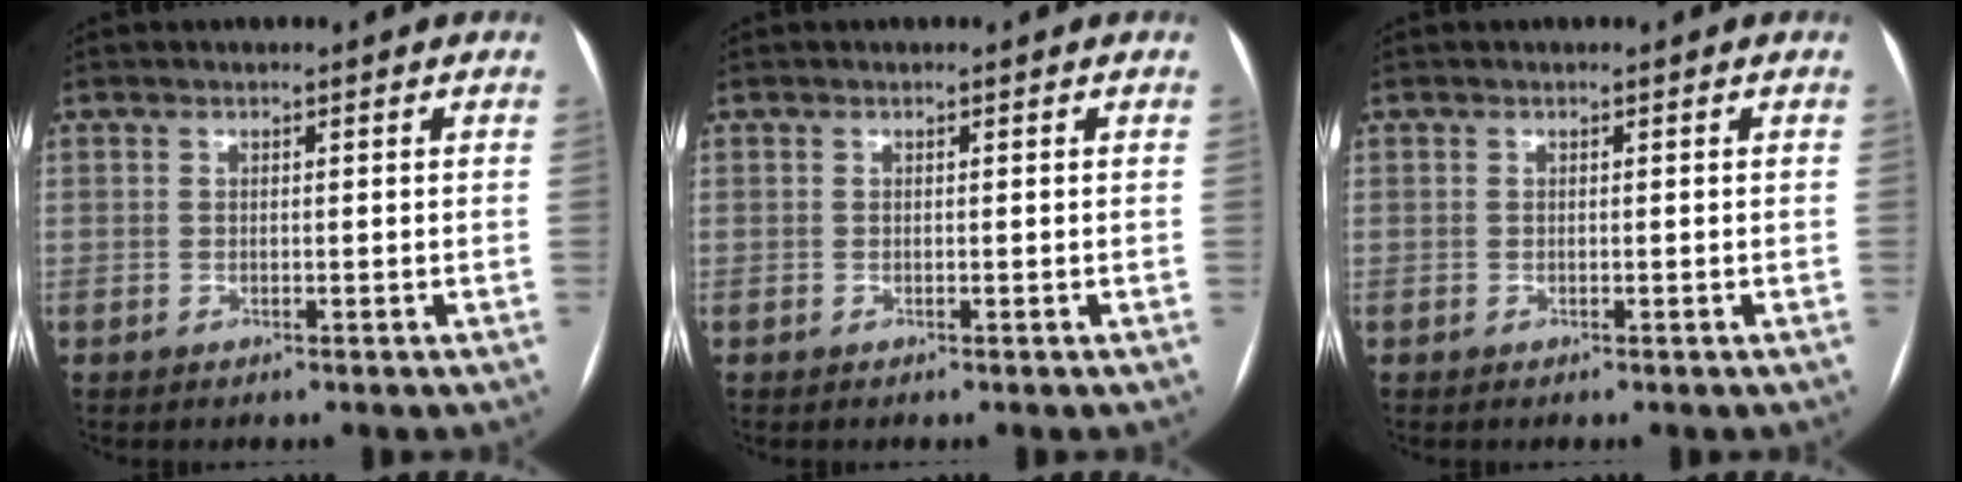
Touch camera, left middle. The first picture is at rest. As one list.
[{"total": 0.0}, {"total": 0.0}]